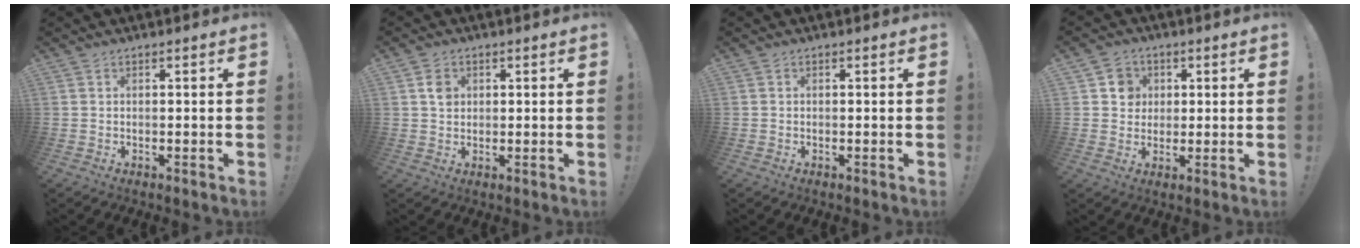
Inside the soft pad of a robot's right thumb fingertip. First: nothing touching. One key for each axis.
{"total": 3.3, "fx": 0.9, "fy": 2.8, "fz": 1.6, "tx": -0.003, "ty": -0.007, "tz": 0.011}
{"total": 0.0}
{"total": 6.5, "fx": 1.7, "fy": 6.1, "fz": 1.4, "tx": -0.008, "ty": -0.008, "tz": 0.033}